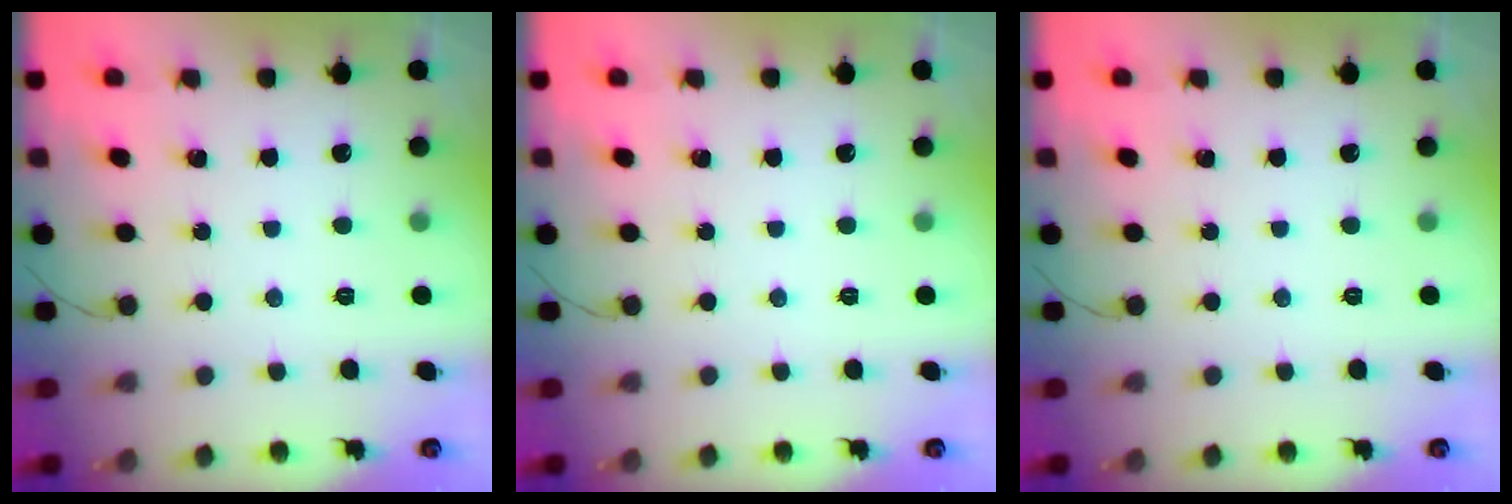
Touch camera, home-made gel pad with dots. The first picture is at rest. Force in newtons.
{"total": 0.0}
{"total": 0.0}